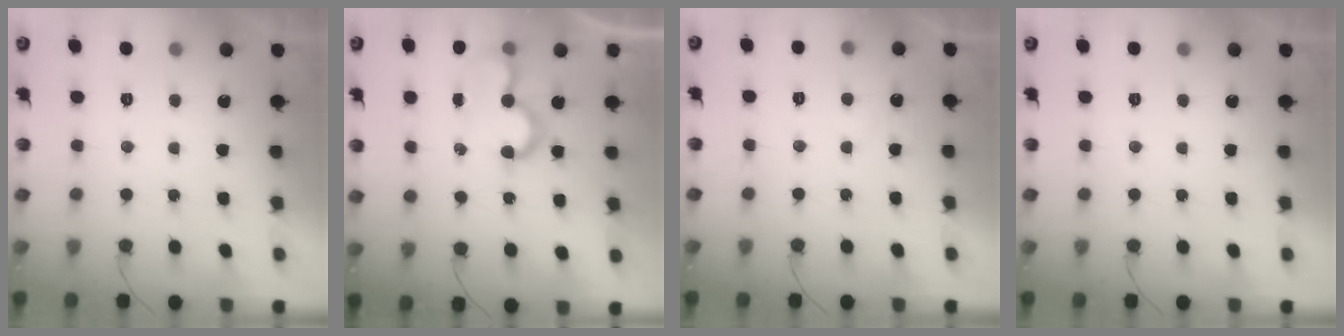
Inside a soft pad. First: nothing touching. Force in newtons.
{"total": 7.8, "press": 7.8, "slide": 0.1}
{"total": 4.1, "press": 4.1, "slide": 0.2}
{"total": 0.0}